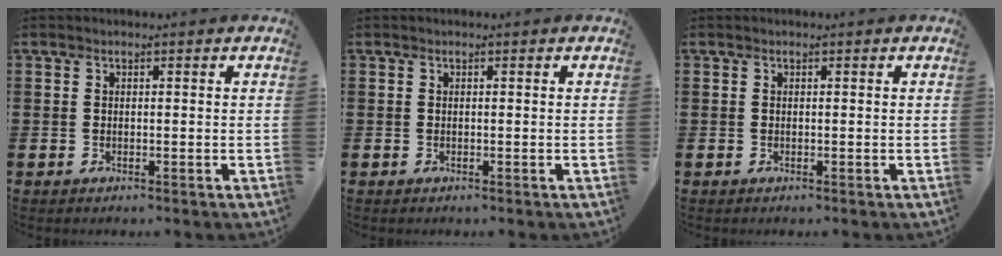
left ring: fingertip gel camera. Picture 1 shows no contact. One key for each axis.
{"total": 0.0}
{"total": 0.0}